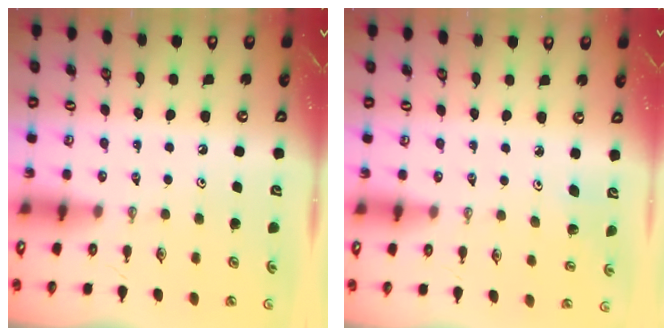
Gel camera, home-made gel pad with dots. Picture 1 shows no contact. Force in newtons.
{"total": 2.8, "press": 2.6, "slide": 1.2}